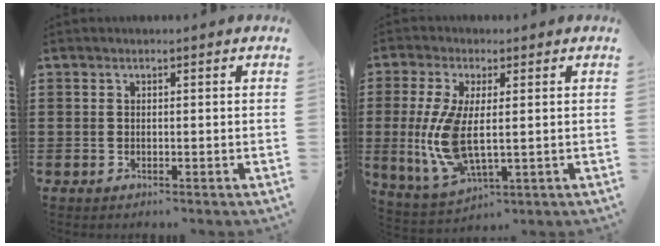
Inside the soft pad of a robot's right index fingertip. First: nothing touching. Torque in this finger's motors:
{"motor_torque": [2.14, 0.00, 1.05, 0.21]}